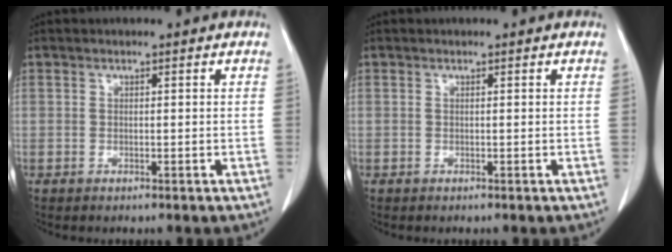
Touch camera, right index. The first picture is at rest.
{"total": 0.0}